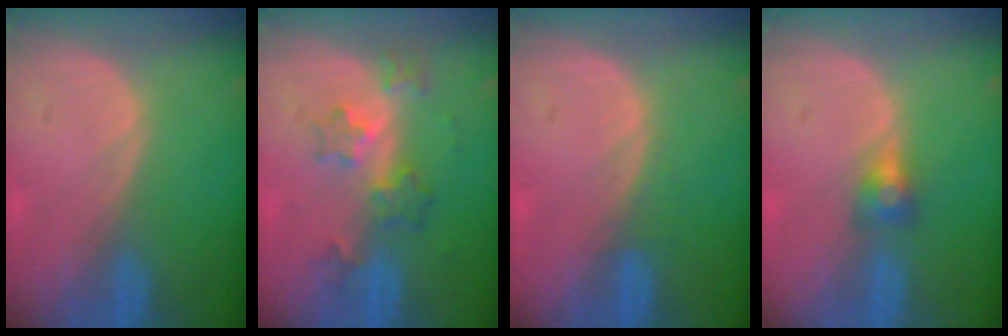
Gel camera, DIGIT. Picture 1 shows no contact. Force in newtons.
{"total": 5.9, "press": 5.4, "slide": 2.4}
{"total": 1.0, "press": 0.9, "slide": 0.3}
{"total": 2.9, "press": 2.5, "slide": 1.5}